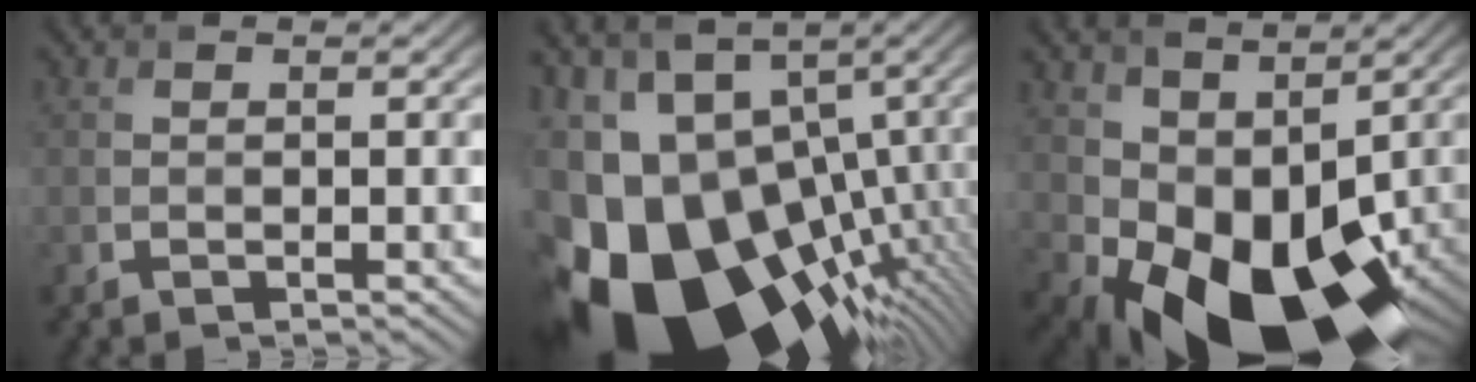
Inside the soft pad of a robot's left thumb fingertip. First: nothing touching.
{"total": 19.1, "force": [-6.0, 12.2, 13.4], "torque": [-0.240, -0.017, -0.077]}
{"total": 13.5, "force": [-0.4, 8.9, 10.1], "torque": [-0.176, -0.033, 0.018]}